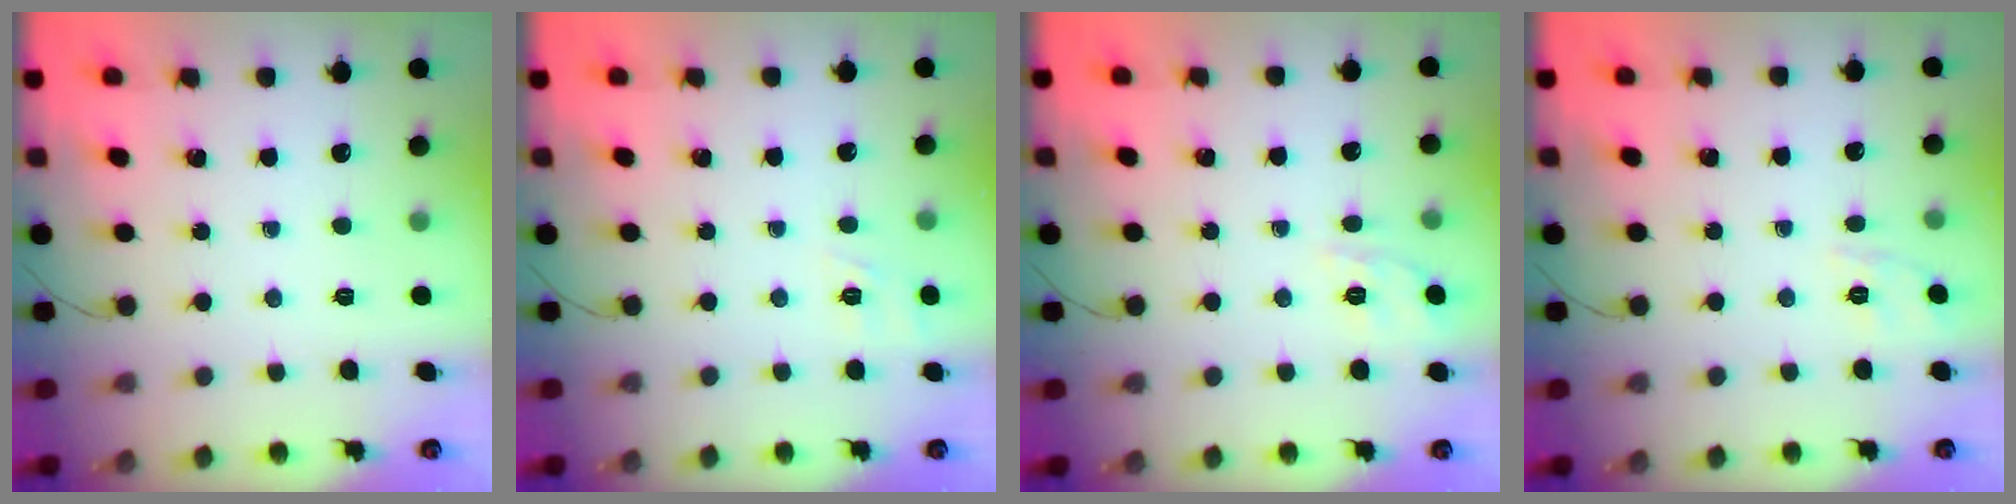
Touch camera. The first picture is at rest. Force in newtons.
{"total": 1.8, "press": 1.0, "slide": 1.5}
{"total": 2.3, "press": 2.0, "slide": 1.3}
{"total": 2.0, "press": 0.7, "slide": 1.9}